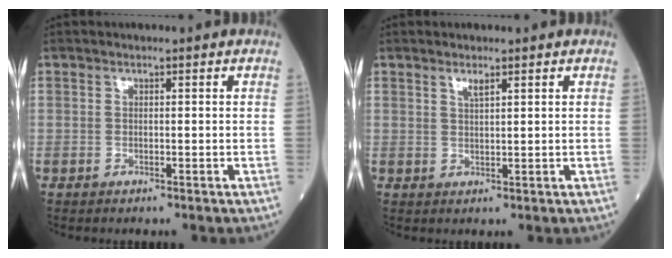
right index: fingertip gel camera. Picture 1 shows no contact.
{"total": 1.5, "force": [1.1, 0.2, 1.1], "torque": [-0.022, -0.002, 0.021]}